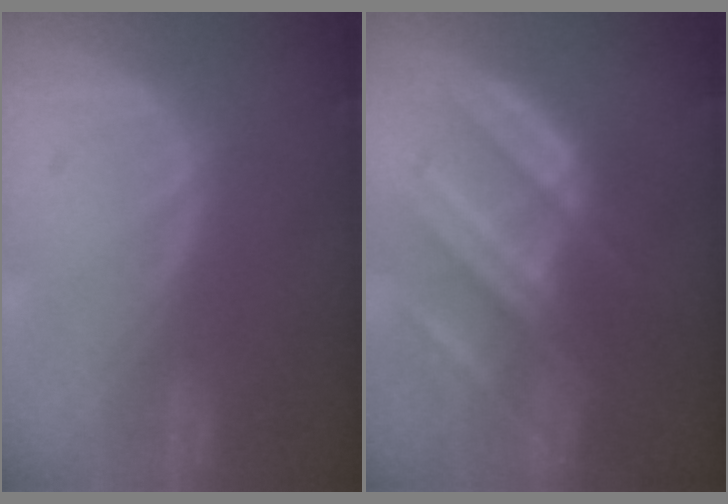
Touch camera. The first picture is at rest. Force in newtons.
{"total": 9.2, "press": 8.3, "slide": 4.0}